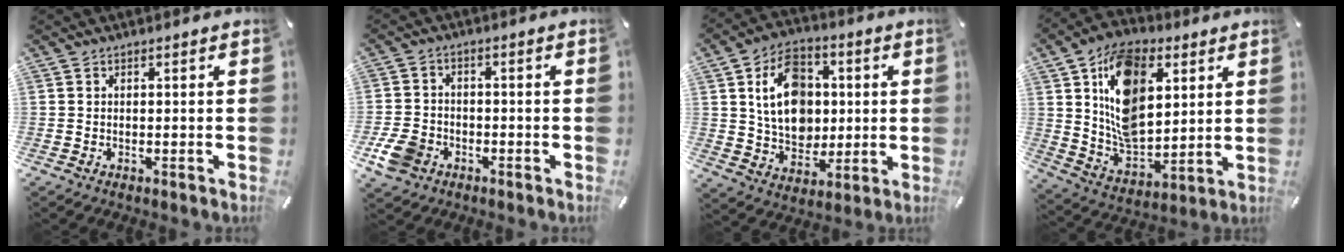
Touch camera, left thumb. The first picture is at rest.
{"total": 7.2, "force": [-3.3, 5.6, 3.2], "torque": [-0.082, 0.015, -0.062]}
{"total": 14.4, "force": [2.1, 11.7, 8.1], "torque": [-0.136, 0.013, 0.042]}
{"total": 17.4, "force": [6.5, 11.6, 11.2], "torque": [-0.217, -0.017, 0.119]}